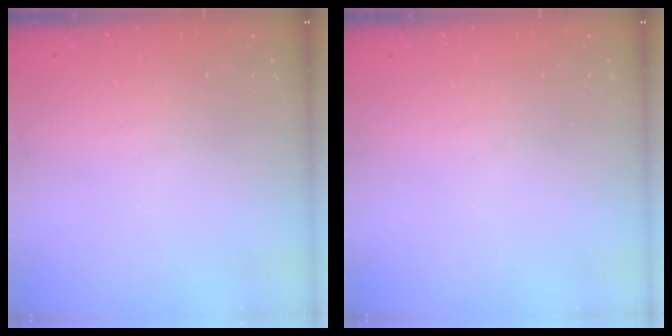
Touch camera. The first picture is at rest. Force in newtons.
{"total": 0.0}